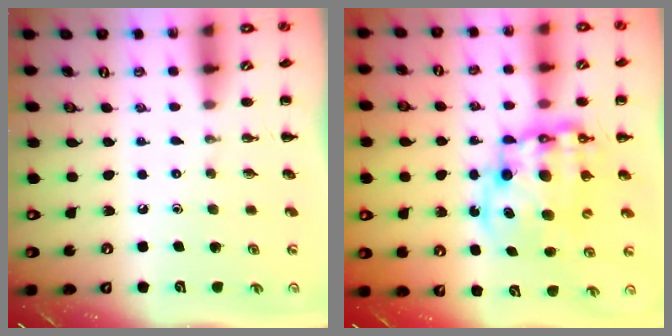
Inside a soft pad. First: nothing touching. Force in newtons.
{"total": 12.7, "press": 12.2, "slide": 3.3}